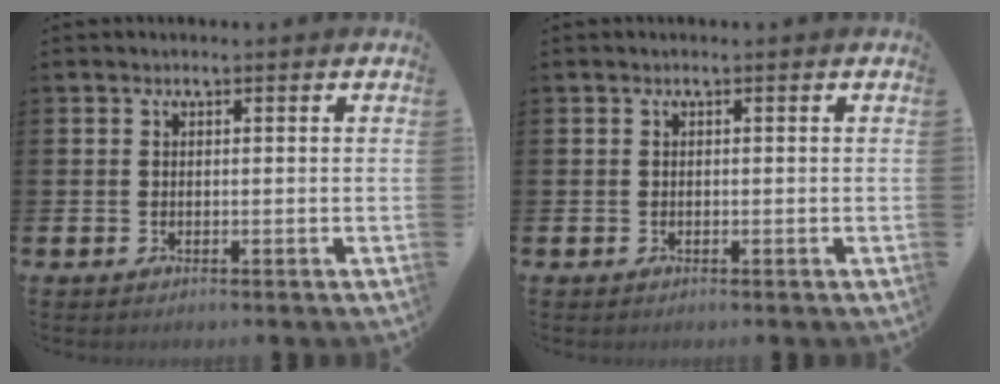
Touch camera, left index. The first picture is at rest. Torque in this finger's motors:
{"motor_torque": [-0.23, -0.01, -0.08, 0.01]}